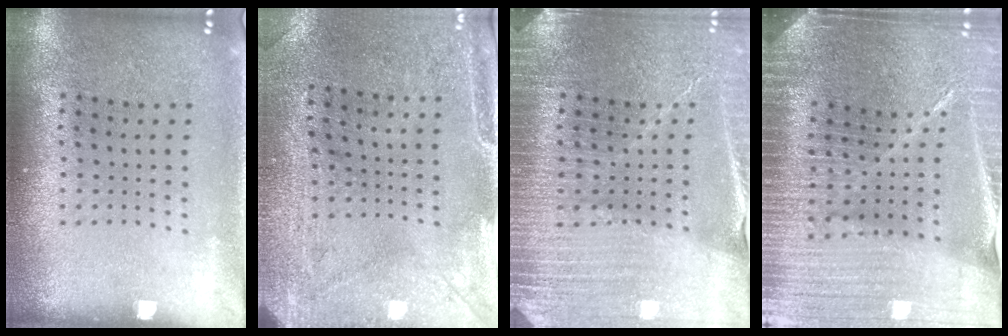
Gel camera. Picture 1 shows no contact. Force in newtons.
{"total": 3.1, "press": 2.5, "slide": 1.8}
{"total": 3.6, "press": 3.5, "slide": 0.9}
{"total": 5.0, "press": 4.5, "slide": 2.2}